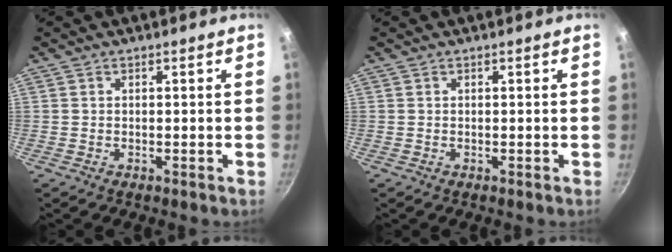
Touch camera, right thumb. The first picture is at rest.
{"total": 0.0}